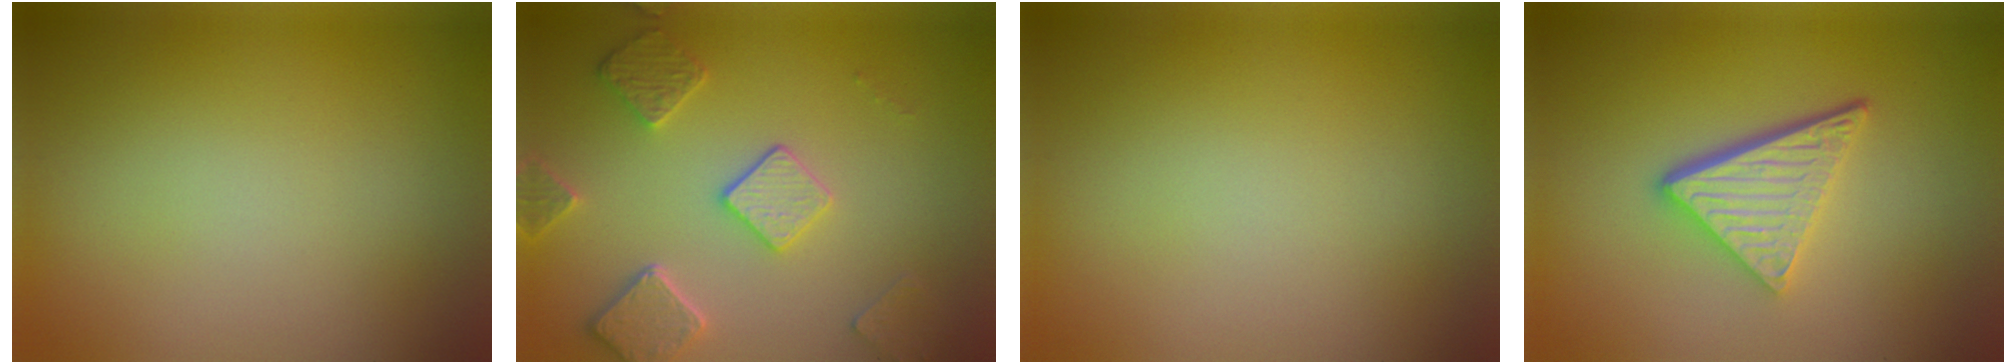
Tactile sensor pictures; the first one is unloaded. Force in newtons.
{"total": 4.5, "press": 3.7, "slide": 2.6}
{"total": 0.0}
{"total": 4.8, "press": 3.4, "slide": 3.4}